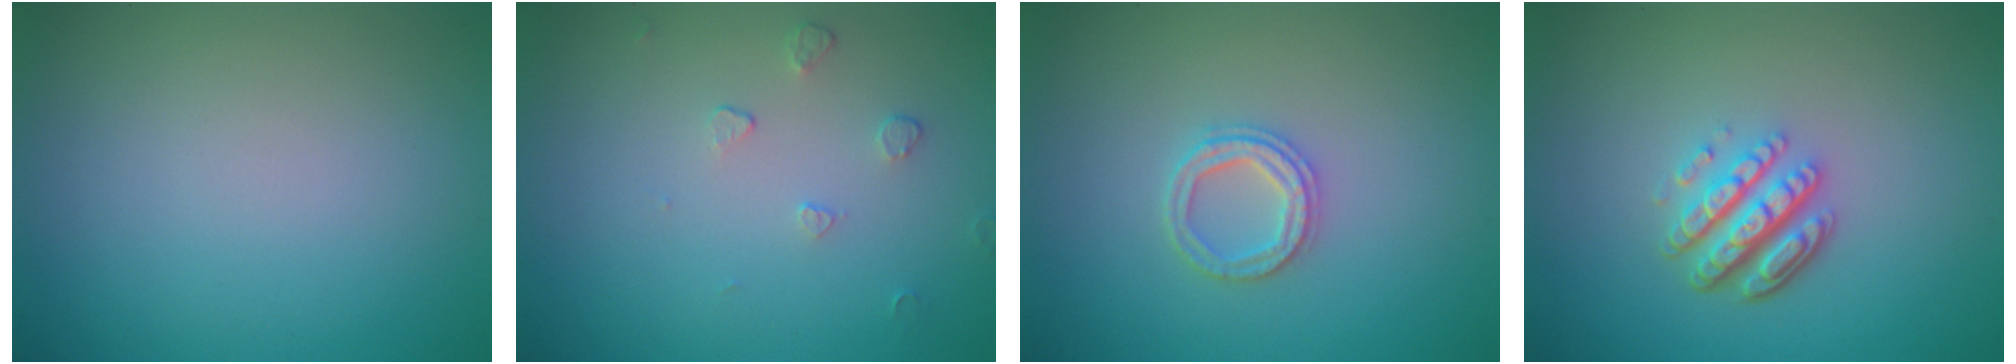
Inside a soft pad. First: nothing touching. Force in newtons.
{"total": 0.9, "press": 0.6, "slide": 0.7}
{"total": 2.4, "press": 2.4, "slide": 0.4}
{"total": 4.6, "press": 3.4, "slide": 3.2}